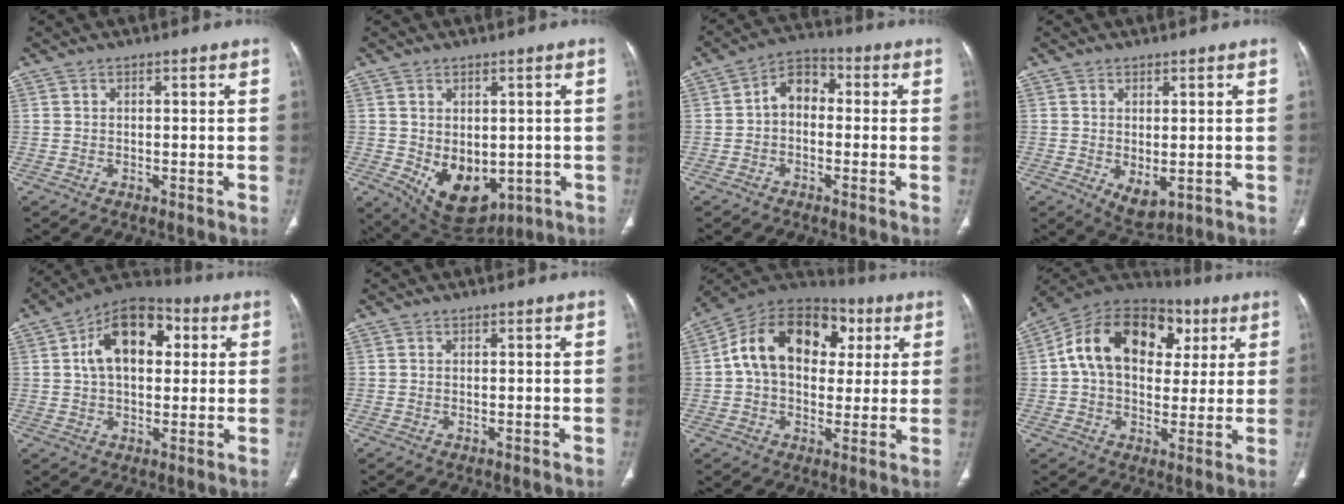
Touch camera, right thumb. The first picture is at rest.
{"total": 11.6, "force": [-2.0, 7.7, 8.5], "torque": [-0.103, -0.013, 0.000]}
{"total": 6.7, "force": [-0.3, 4.9, 4.6], "torque": [-0.054, 0.025, -0.022]}
{"total": 5.8, "force": [-1.1, 3.2, 4.8], "torque": [-0.068, -0.013, 0.002]}
{"total": 14.7, "force": [3.5, 9.2, 11.0], "torque": [-0.152, 0.019, 0.049]}
{"total": 0.0}
{"total": 19.9, "force": [4.3, 13.9, 13.5], "torque": [-0.195, 0.025, 0.059]}
{"total": 21.0, "force": [5.5, 14.4, 14.3], "torque": [-0.211, 0.025, 0.079]}